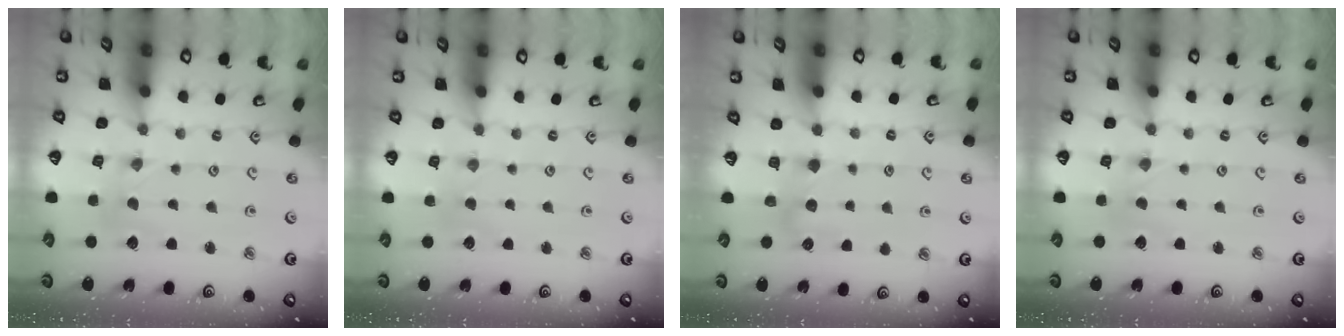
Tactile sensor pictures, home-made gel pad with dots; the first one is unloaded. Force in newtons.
{"total": 2.7, "press": 2.6, "slide": 0.4}
{"total": 4.3, "press": 4.2, "slide": 0.5}
{"total": 0.0}